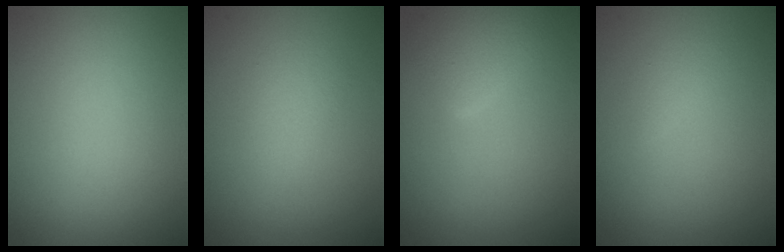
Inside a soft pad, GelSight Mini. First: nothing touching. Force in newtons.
{"total": 1.4, "press": 1.4, "slide": 0.0}
{"total": 2.6, "press": 2.6, "slide": 0.1}
{"total": 0.9, "press": 0.9, "slide": 0.0}